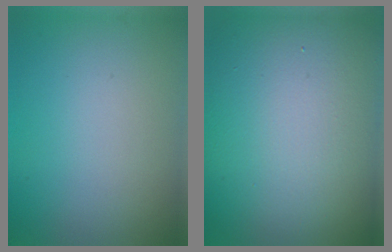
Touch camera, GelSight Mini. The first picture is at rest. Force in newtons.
{"total": 19.1, "press": 19.1, "slide": 0.9}